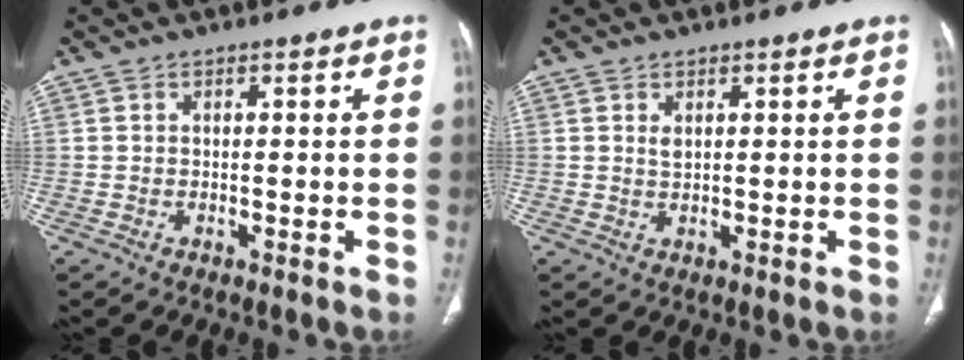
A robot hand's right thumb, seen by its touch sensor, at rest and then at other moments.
{"total": 1.3, "force": [0.6, 0.7, 0.9], "torque": [-0.013, -0.004, 0.014]}